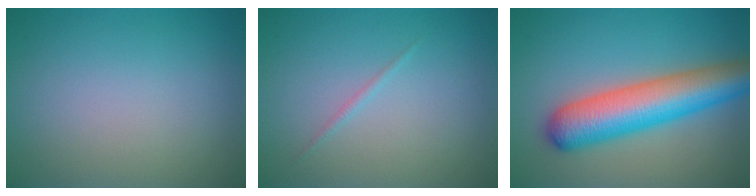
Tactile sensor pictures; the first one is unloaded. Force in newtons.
{"total": 0.5, "press": 0.5, "slide": 0.0}
{"total": 8.7, "press": 8.7, "slide": 0.4}